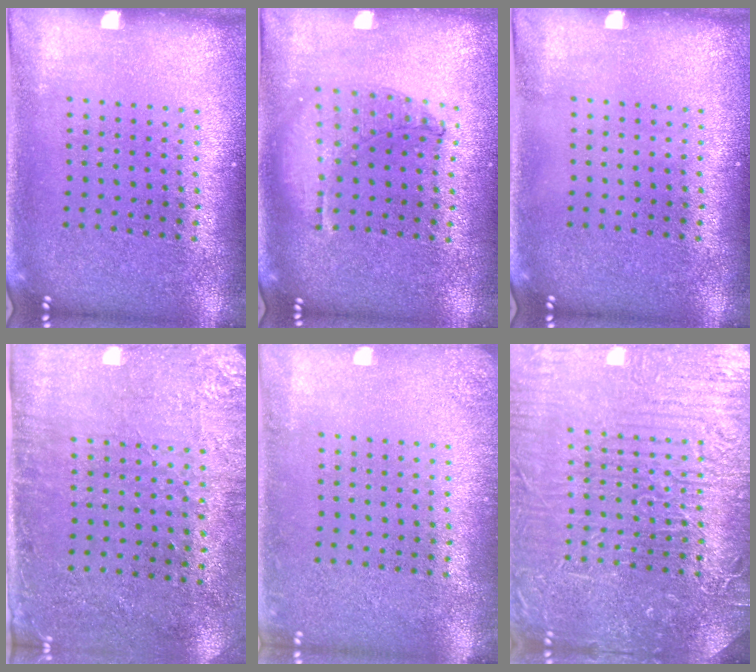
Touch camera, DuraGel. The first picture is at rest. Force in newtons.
{"total": 0.9, "press": 0.9, "slide": 0.2}
{"total": 0.0}
{"total": 2.8, "press": 2.3, "slide": 1.6}
{"total": 1.3, "press": 1.3, "slide": 0.2}
{"total": 7.6, "press": 7.5, "slide": 0.9}